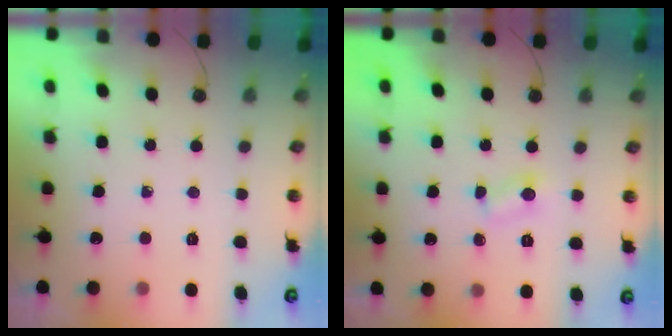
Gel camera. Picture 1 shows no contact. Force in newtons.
{"total": 2.5, "press": 2.5, "slide": 0.3}